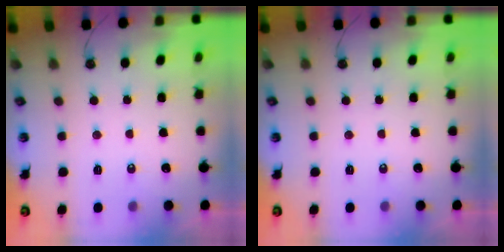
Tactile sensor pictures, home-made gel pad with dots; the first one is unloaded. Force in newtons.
{"total": 0.0}